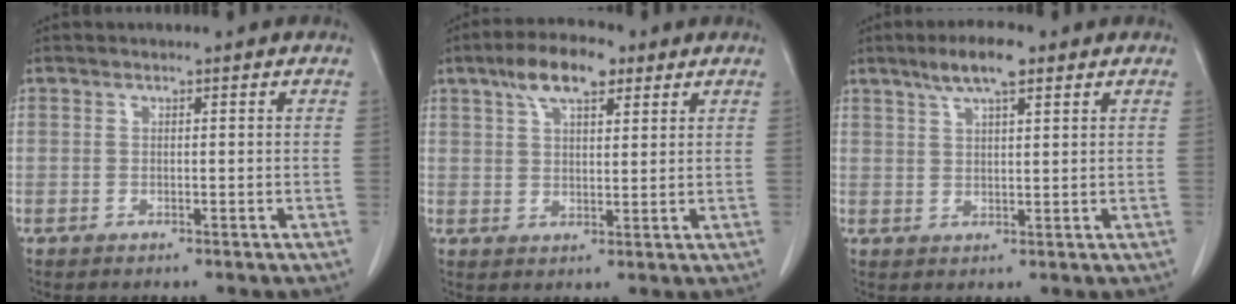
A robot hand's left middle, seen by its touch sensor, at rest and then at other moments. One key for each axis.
{"total": 7.7, "fx": 4.6, "fy": 2.8, "fz": 5.5, "tx": -0.104, "ty": 0.017, "tz": 0.078}
{"total": 5.8, "fx": 3.8, "fy": 1.0, "fz": 4.3, "tx": -0.084, "ty": 0.009, "tz": 0.066}